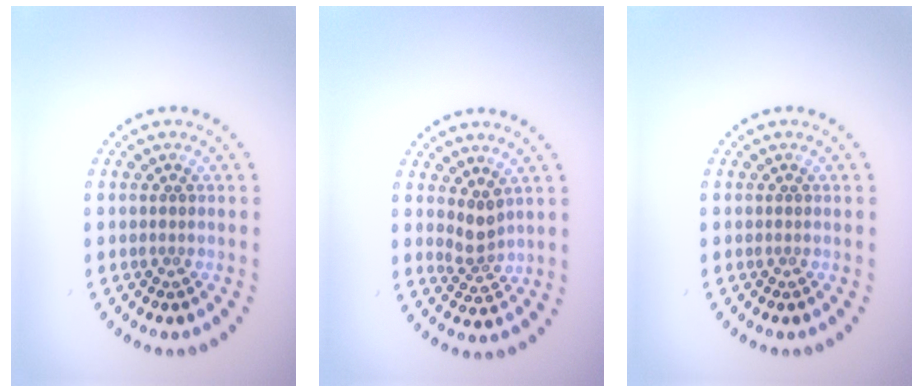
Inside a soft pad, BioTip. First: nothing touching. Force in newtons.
{"total": 2.0, "press": 1.6, "slide": 1.3}
{"total": 0.0}